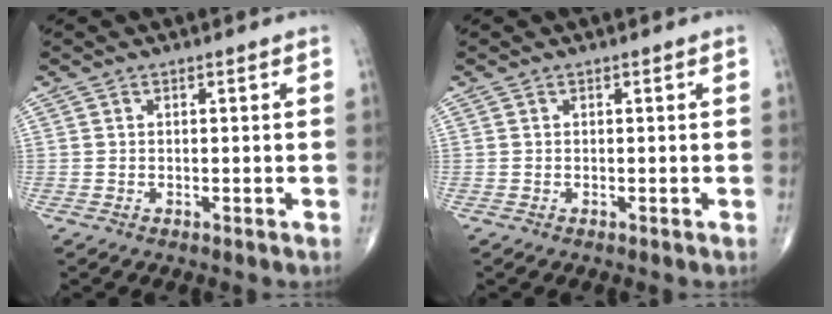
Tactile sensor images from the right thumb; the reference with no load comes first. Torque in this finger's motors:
{"motor_torque": [-0.01, 0.00, -0.04, 0.01, 0.00]}